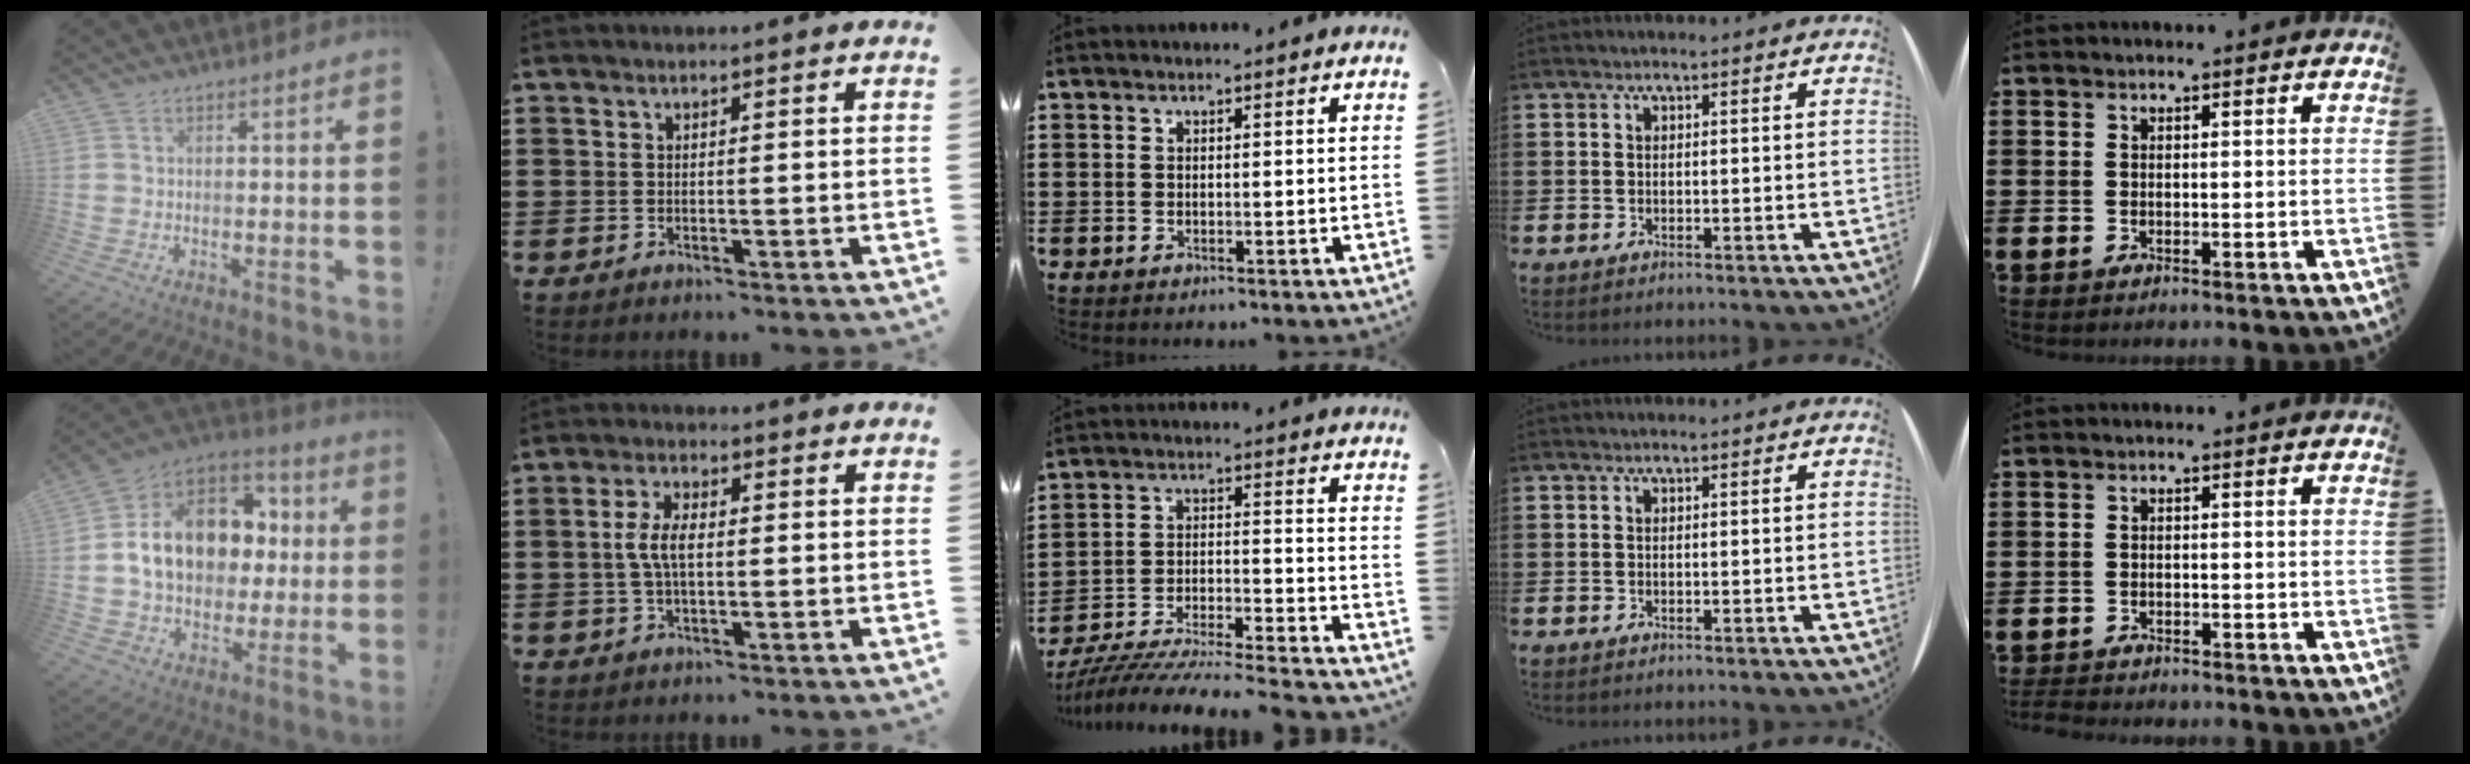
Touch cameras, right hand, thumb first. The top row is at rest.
{"thumb": {"total": 17.8, "force": [2.2, 13.6, 11.2], "torque": [-0.171, 0.009, 0.059]}, "index": {"total": 5.1, "force": [0.0, 2.2, 4.6], "torque": [-0.109, -0.002, -0.009]}, "middle": {"total": 7.2, "force": [-7.0, -0.4, 1.7], "torque": [-0.037, -0.009, -0.143]}, "little": {"total": 1.7, "force": [-1.7, 0.1, 0.0], "torque": [-0.004, 0.001, -0.036]}}